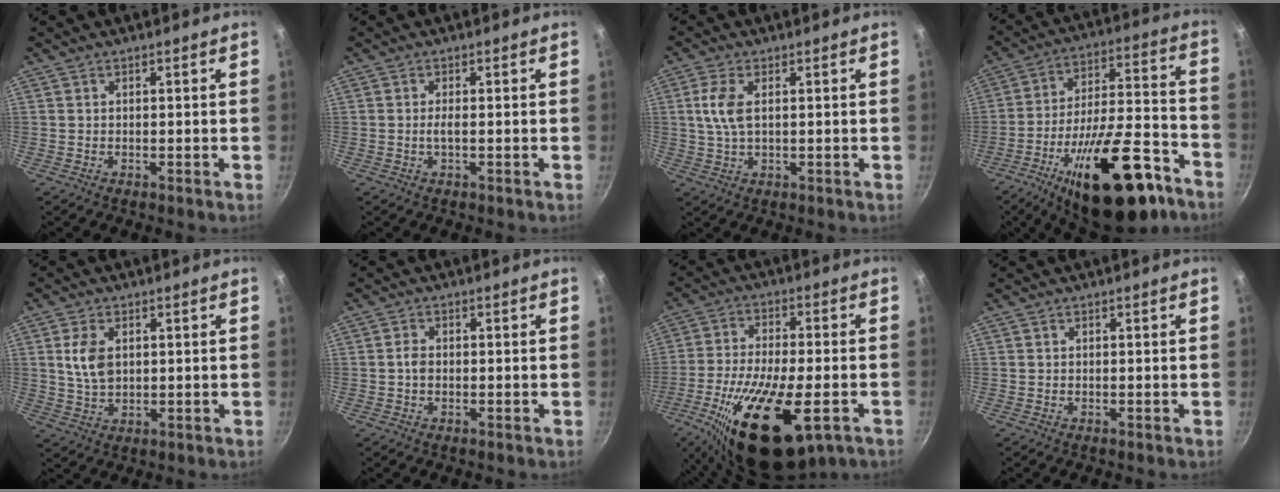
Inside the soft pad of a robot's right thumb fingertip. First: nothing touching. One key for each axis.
{"total": 1.3, "fx": -0.3, "fy": 0.1, "fz": 1.2, "tx": -0.030, "ty": 0.000, "tz": -0.007}
{"total": 5.6, "fx": 1.1, "fy": 2.7, "fz": 4.8, "tx": -0.105, "ty": 0.005, "tz": 0.020}
{"total": 26.2, "fx": -14.8, "fy": 10.2, "fz": 19.0, "tx": -0.267, "ty": 0.079, "tz": -0.219}
{"total": 6.3, "fx": 1.4, "fy": 4.0, "fz": 4.7, "tx": -0.086, "ty": -0.006, "tz": 0.029}
{"total": 1.8, "fx": -0.2, "fy": 1.3, "fz": 1.3, "tx": -0.025, "ty": 0.006, "tz": -0.006}
{"total": 21.3, "fx": -8.8, "fy": 8.1, "fz": 17.6, "tx": -0.302, "ty": 0.001, "tz": -0.142}
{"total": 0.0}